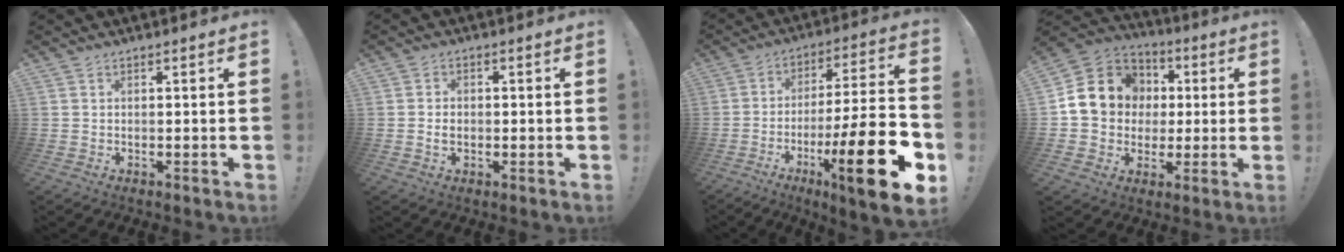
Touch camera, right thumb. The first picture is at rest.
{"total": 2.5, "force": [-0.5, 1.8, 1.8], "torque": [-0.022, -0.002, -0.015]}
{"total": 23.8, "force": [-9.4, 4.0, 21.5], "torque": [-0.325, 0.042, -0.148]}
{"total": 15.7, "force": [2.5, 14.1, 6.4], "torque": [-0.082, 0.005, 0.072]}